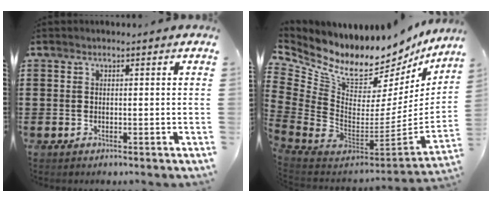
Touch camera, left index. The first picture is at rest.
{"total": 9.2, "force": [7.8, 4.0, 2.9], "torque": [-0.102, -0.084, 0.136]}